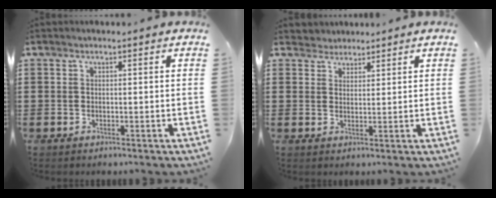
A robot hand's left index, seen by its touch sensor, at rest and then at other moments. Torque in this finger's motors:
{"motor_torque": [-0.02, -0.02, 0.07, 0.00]}